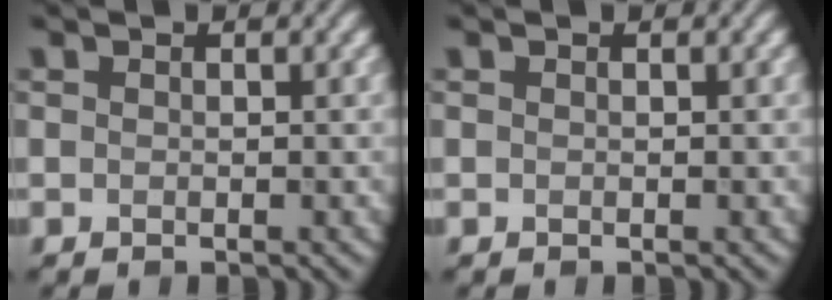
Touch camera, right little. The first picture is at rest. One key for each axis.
{"total": 0.0}